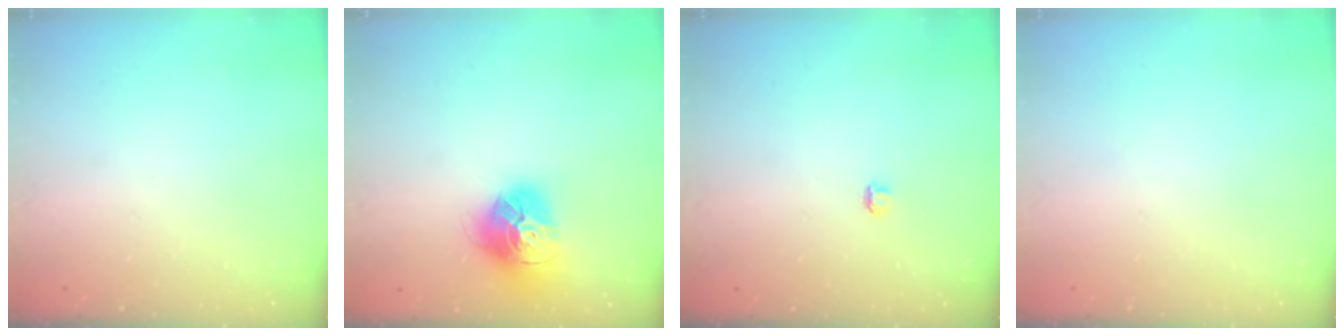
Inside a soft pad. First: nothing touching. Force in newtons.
{"total": 15.9, "press": 15.8, "slide": 1.4}
{"total": 2.8, "press": 2.8, "slide": 0.3}
{"total": 0.0}